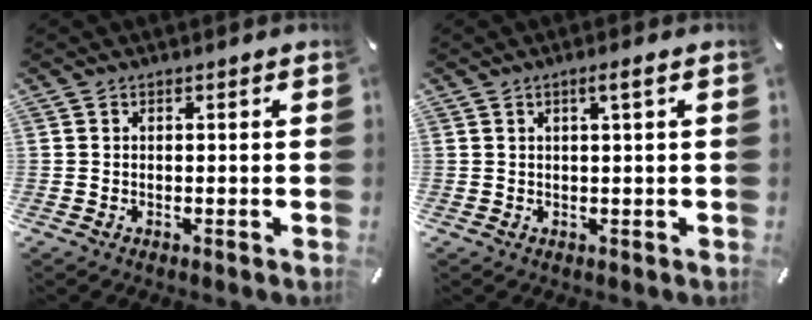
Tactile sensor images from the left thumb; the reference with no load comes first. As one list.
[{"total": 2.7, "force": [1.1, 0.1, 2.5], "torque": [-0.049, 0.000, 0.017]}]